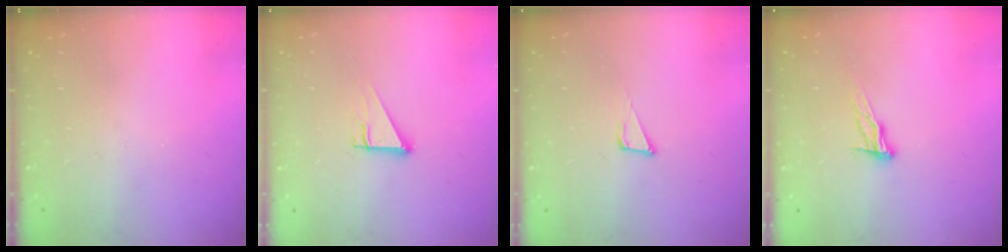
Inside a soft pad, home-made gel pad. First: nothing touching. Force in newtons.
{"total": 4.2, "press": 4.2, "slide": 0.3}
{"total": 4.3, "press": 4.3, "slide": 0.1}
{"total": 9.2, "press": 8.9, "slide": 2.5}